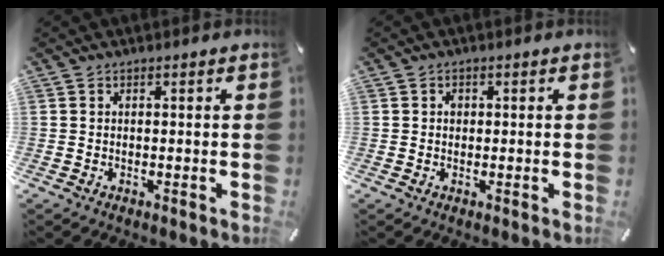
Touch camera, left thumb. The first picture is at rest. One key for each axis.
{"total": 1.1, "fx": 0.1, "fy": 1.0, "fz": 0.5, "tx": -0.010, "ty": 0.004, "tz": 0.001}